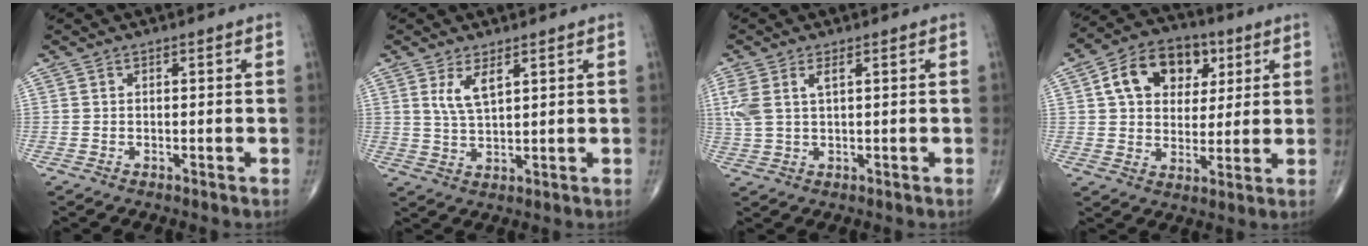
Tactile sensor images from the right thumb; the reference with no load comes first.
{"total": 4.7, "force": [2.2, 1.6, 3.8], "torque": [-0.072, -0.015, 0.051]}
{"total": 5.7, "force": [1.8, 2.5, 4.7], "torque": [-0.129, 0.009, 0.045]}
{"total": 13.9, "force": [4.7, 10.0, 8.5], "torque": [-0.105, 0.001, 0.072]}